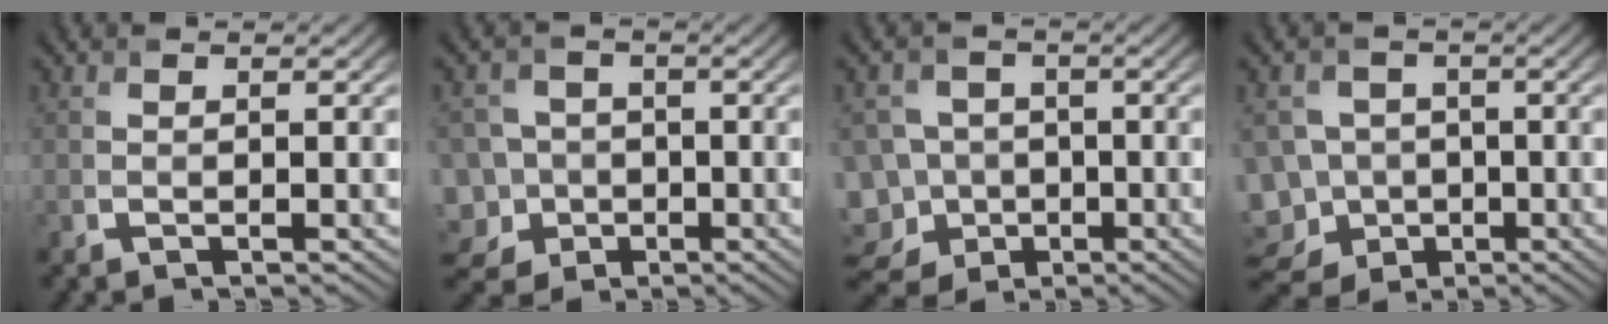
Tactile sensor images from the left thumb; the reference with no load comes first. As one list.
[{"total": 8.9, "force": [-4.0, 7.4, 2.8], "torque": [-0.076, -0.020, -0.097]}, {"total": 10.7, "force": [-5.7, 8.5, 3.5], "torque": [-0.092, -0.026, -0.113]}, {"total": 10.1, "force": [-5.1, 8.1, 3.3], "torque": [-0.084, -0.023, -0.103]}]